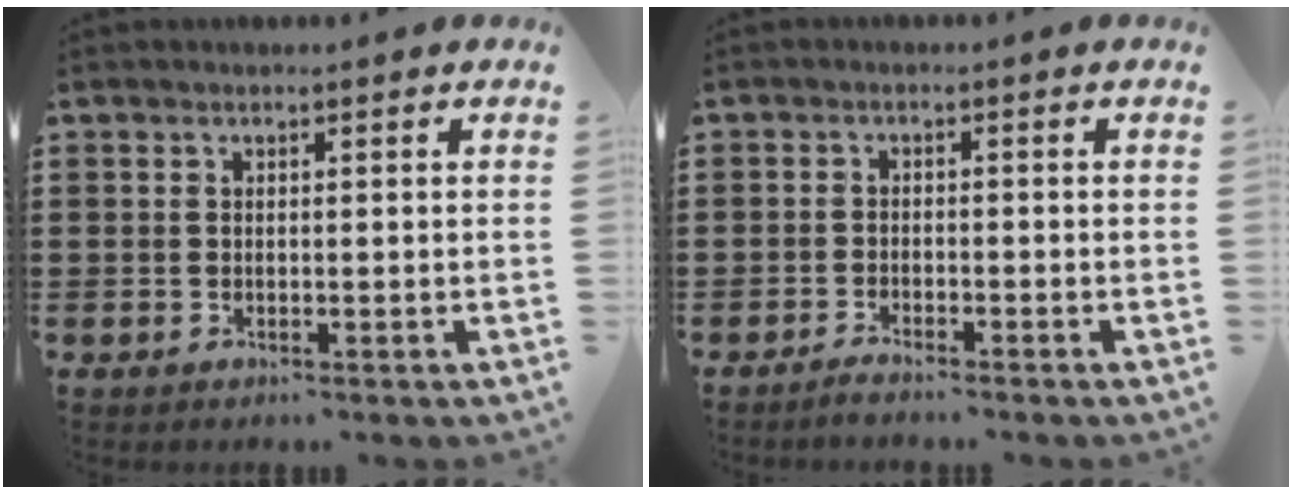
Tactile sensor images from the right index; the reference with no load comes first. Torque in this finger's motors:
{"motor_torque": [0.40, -0.13, 0.06, -0.01]}